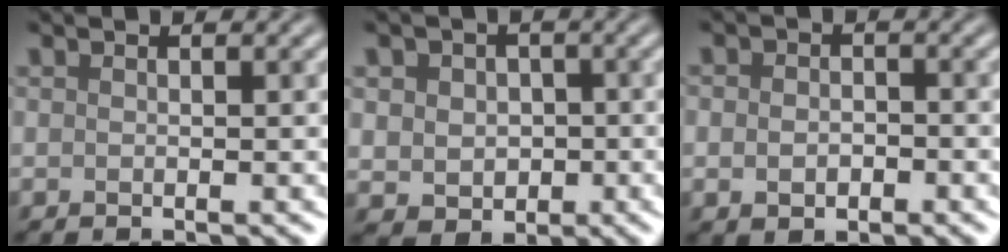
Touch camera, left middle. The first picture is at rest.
{"total": 4.4, "force": [0.2, 3.8, 2.3], "torque": [-0.035, 0.004, -0.008]}
{"total": 2.2, "force": [-0.5, 1.6, 1.4], "torque": [-0.017, -0.004, -0.010]}